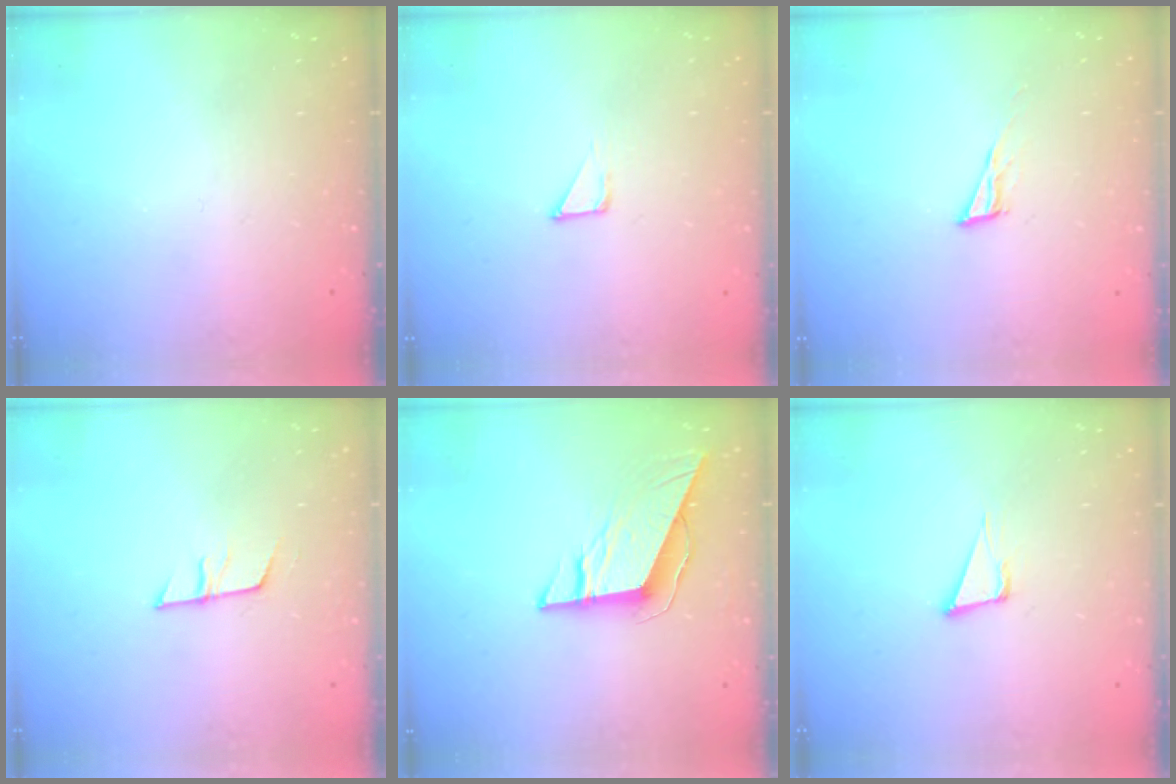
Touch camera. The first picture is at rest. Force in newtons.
{"total": 2.1, "press": 2.1, "slide": 0.1}
{"total": 5.7, "press": 5.5, "slide": 1.4}
{"total": 7.2, "press": 7.1, "slide": 0.5}
{"total": 9.0, "press": 9.0, "slide": 1.0}
{"total": 5.2, "press": 4.2, "slide": 3.1}